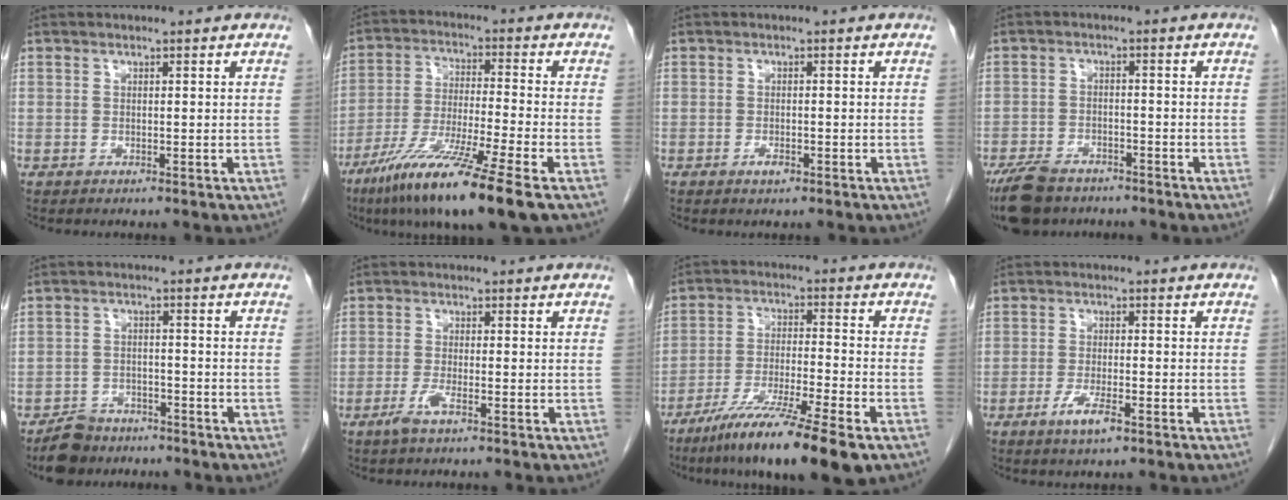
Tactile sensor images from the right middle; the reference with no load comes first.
{"total": 14.8, "force": [-9.1, -0.3, 11.6], "torque": [-0.224, -0.051, -0.164]}
{"total": 1.4, "force": [-0.8, 0.5, 1.0], "torque": [-0.019, 0.000, -0.009]}
{"total": 8.3, "force": [-6.5, 3.7, 3.6], "torque": [-0.069, -0.011, -0.110]}
{"total": 5.8, "force": [-4.7, 3.0, 1.3], "torque": [-0.028, 0.000, -0.081]}
{"total": 2.4, "force": [-1.4, 0.0, 1.9], "torque": [-0.043, -0.005, -0.031]}
{"total": 14.2, "force": [-9.6, 0.3, 10.4], "torque": [-0.177, -0.041, -0.166]}
{"total": 3.9, "force": [-2.2, 0.6, 3.2], "torque": [-0.067, -0.005, -0.038]}